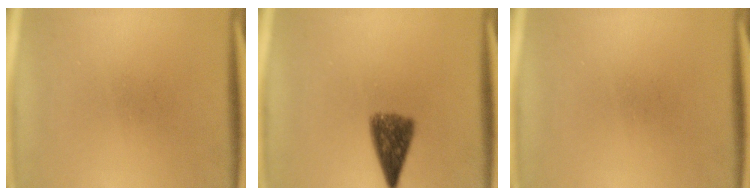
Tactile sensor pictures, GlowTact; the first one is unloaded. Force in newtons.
{"total": 6.3}
{"total": 0.0}